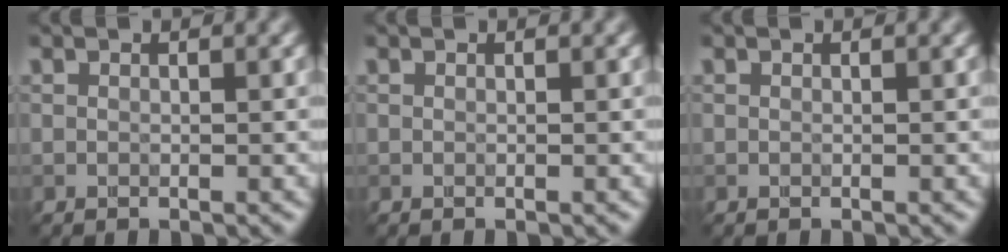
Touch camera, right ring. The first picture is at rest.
{"total": 0.0}
{"total": 0.0}